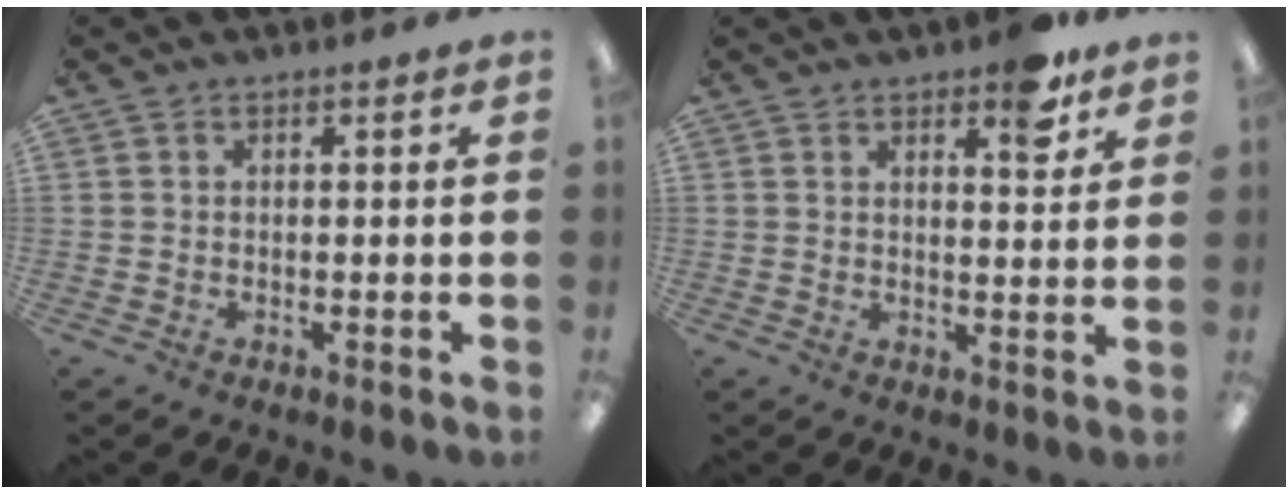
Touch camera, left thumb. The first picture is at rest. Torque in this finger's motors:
{"motor_torque": [0.22, -0.03, 0.53, -0.51, 0.06]}